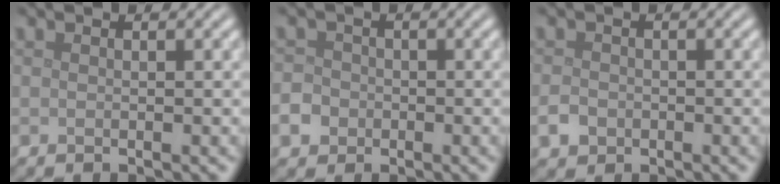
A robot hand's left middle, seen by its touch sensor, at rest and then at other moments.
{"total": 2.7, "force": [-1.1, 2.4, 0.8], "torque": [-0.010, -0.002, -0.022]}
{"total": 1.6, "force": [-0.7, 1.3, 0.7], "torque": [-0.012, -0.002, -0.017]}